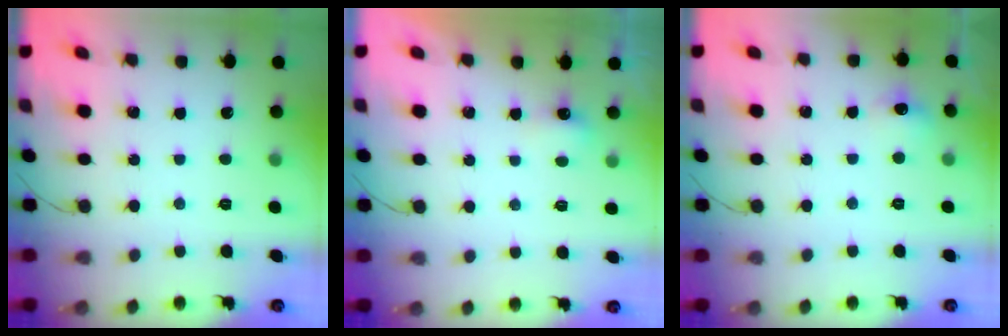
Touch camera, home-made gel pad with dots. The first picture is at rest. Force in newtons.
{"total": 3.3, "press": 3.1, "slide": 1.0}
{"total": 6.5, "press": 6.4, "slide": 1.3}